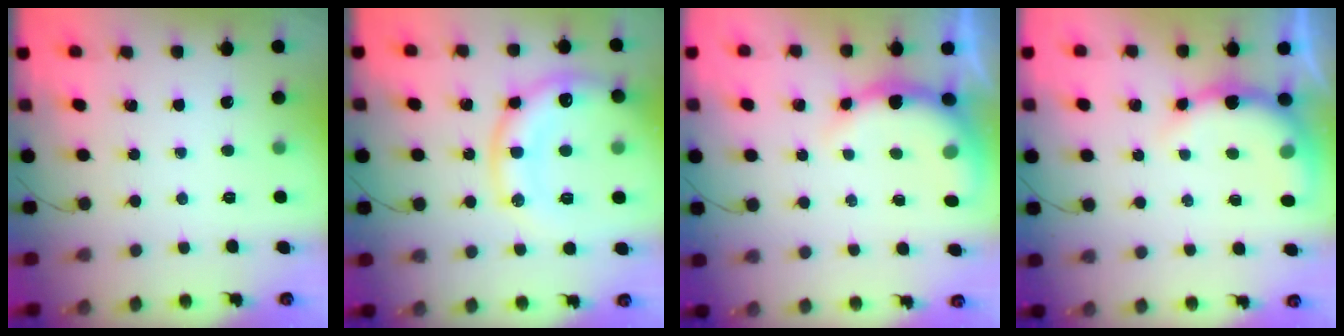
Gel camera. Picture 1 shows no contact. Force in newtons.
{"total": 18.5, "press": 18.4, "slide": 1.9}
{"total": 8.6, "press": 8.6, "slide": 0.7}
{"total": 9.0, "press": 8.9, "slide": 0.6}